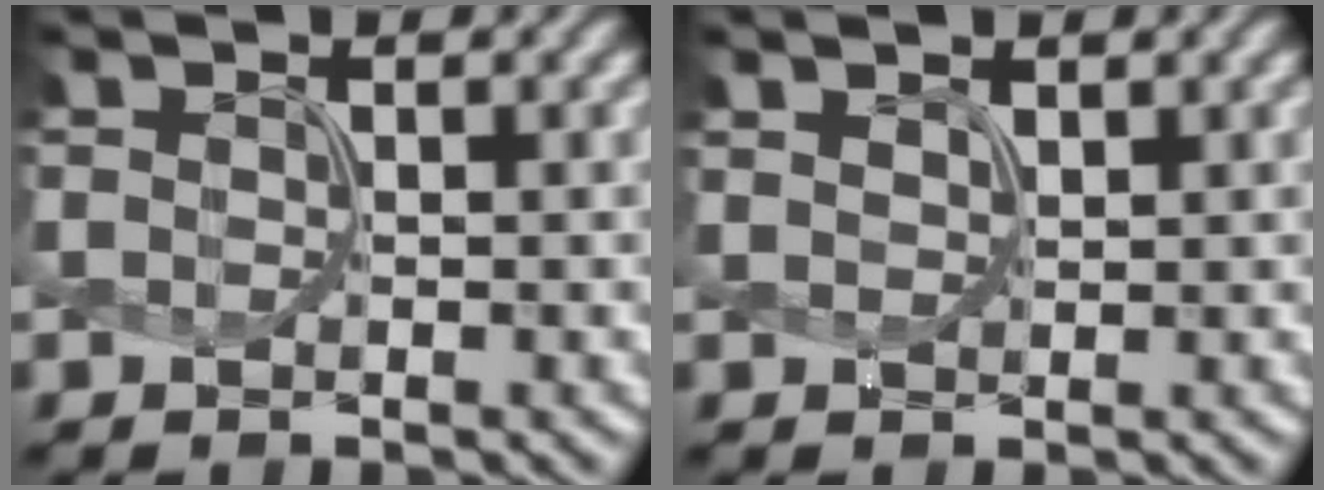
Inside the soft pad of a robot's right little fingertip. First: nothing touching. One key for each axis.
{"total": 1.2, "fx": 1.1, "fy": 0.3, "fz": 0.4, "tx": -0.002, "ty": 0.003, "tz": 0.016}